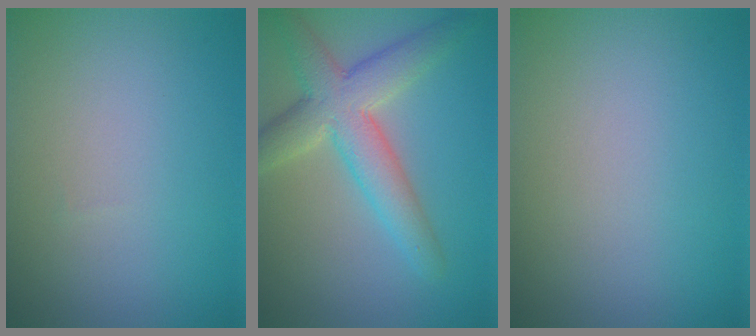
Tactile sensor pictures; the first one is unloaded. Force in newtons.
{"total": 6.1, "press": 6.1, "slide": 0.4}
{"total": 0.0}